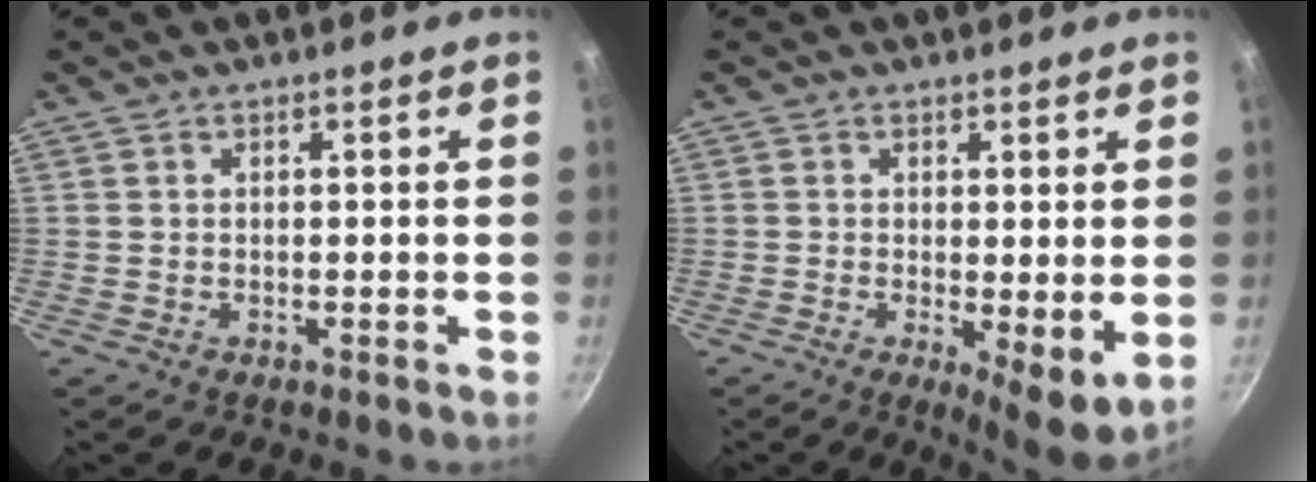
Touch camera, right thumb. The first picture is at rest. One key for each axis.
{"total": 7.0, "fx": -0.2, "fy": 2.4, "fz": 6.6, "tx": -0.087, "ty": -0.024, "tz": 0.001}